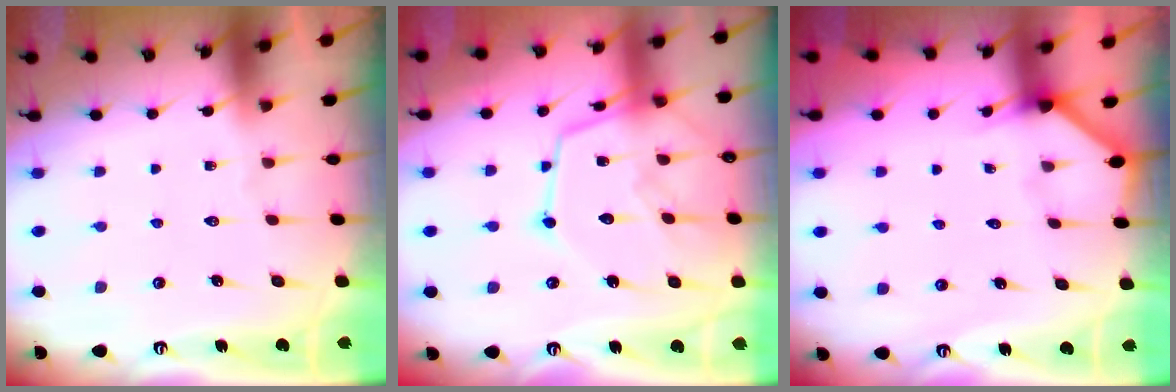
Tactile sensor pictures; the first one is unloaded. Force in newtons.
{"total": 15.8, "press": 15.8, "slide": 1.4}
{"total": 2.2, "press": 2.2, "slide": 0.4}